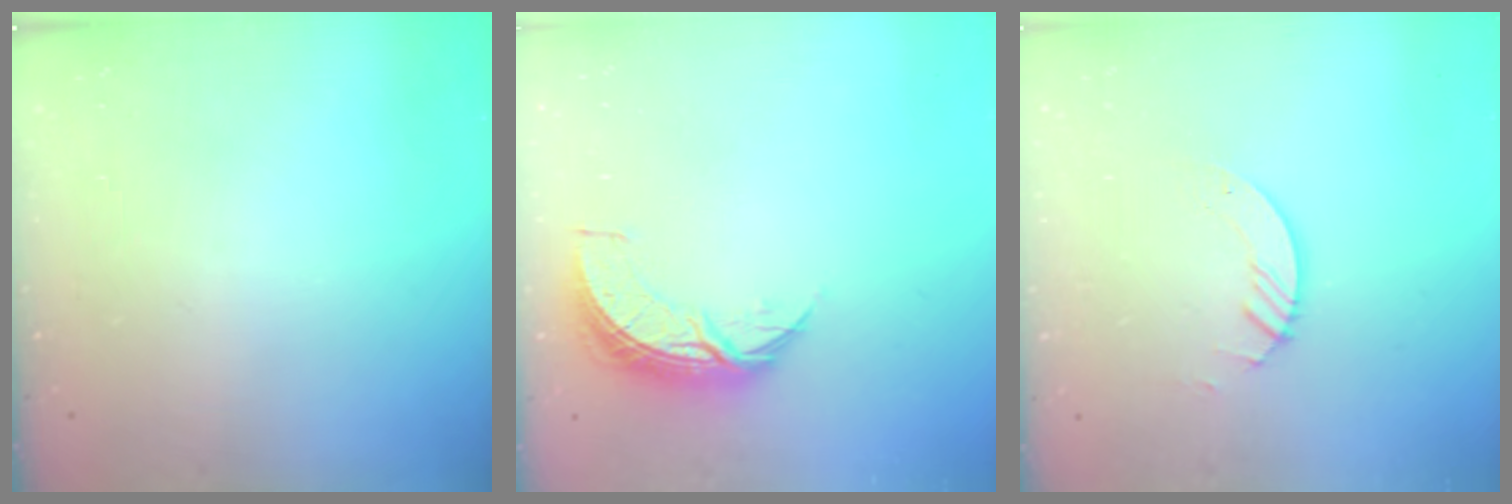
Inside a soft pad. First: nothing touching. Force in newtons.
{"total": 8.5, "press": 8.5, "slide": 0.5}
{"total": 2.9, "press": 2.9, "slide": 0.3}